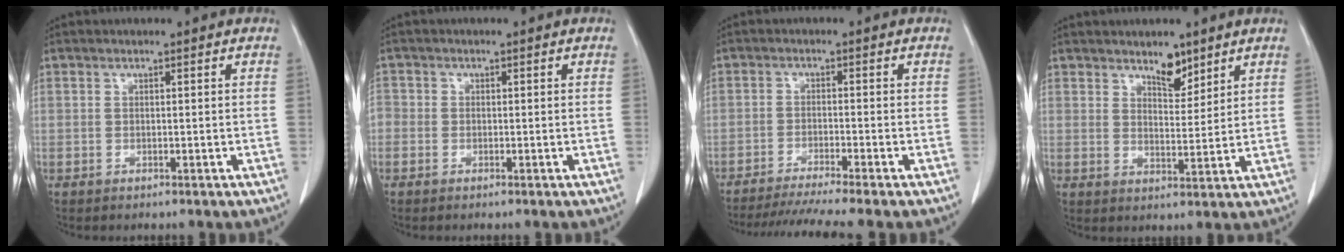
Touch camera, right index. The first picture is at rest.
{"total": 2.1, "force": [-0.5, 1.9, 0.9], "torque": [-0.020, 0.007, -0.013]}
{"total": 9.6, "force": [-8.2, -1.6, 4.6], "torque": [-0.059, -0.022, -0.132]}
{"total": 4.3, "force": [3.4, 1.7, 2.1], "torque": [-0.031, -0.007, 0.057]}